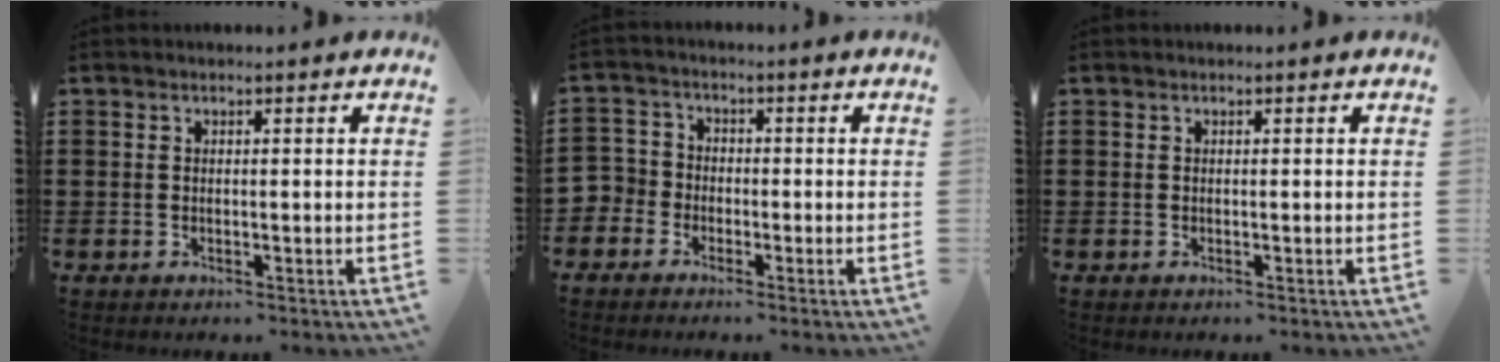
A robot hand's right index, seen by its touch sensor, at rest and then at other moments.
{"total": 3.3, "force": [-2.1, 2.5, 0.2], "torque": [-0.033, -0.001, -0.054]}
{"total": 0.0}